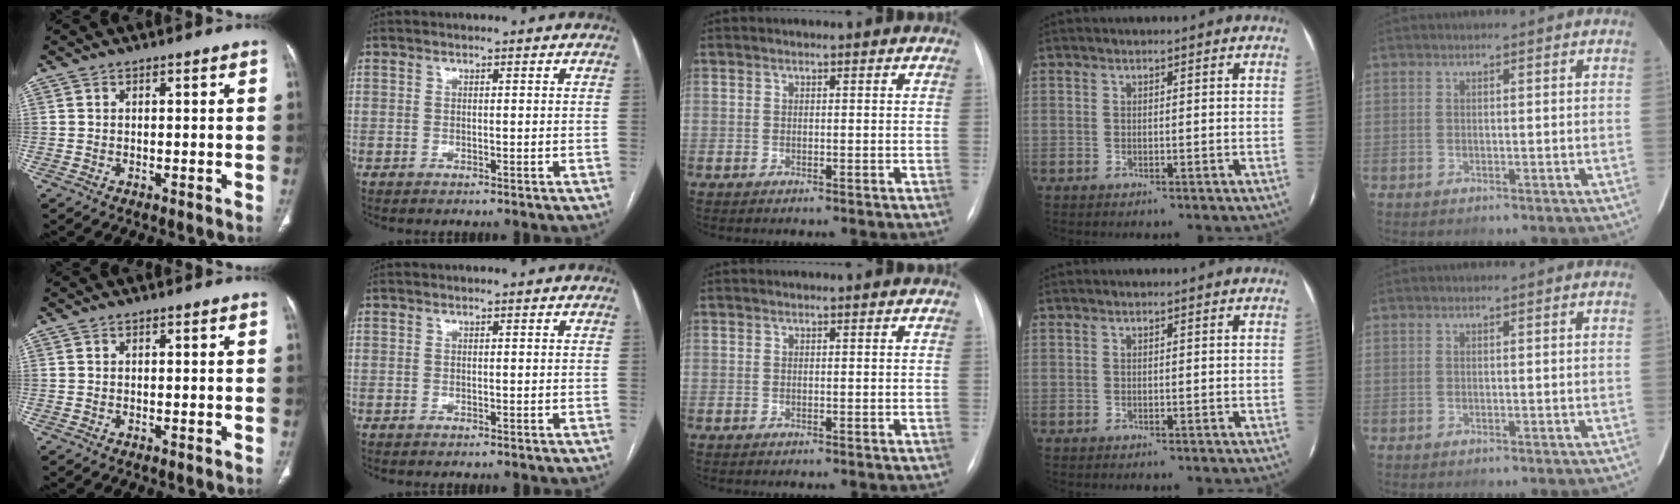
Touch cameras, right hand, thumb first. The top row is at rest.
{}